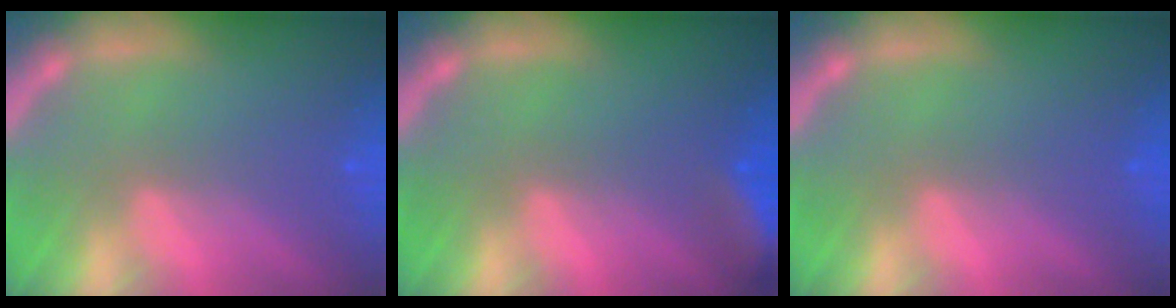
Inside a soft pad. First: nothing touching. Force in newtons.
{"total": 5.0}
{"total": 0.0}